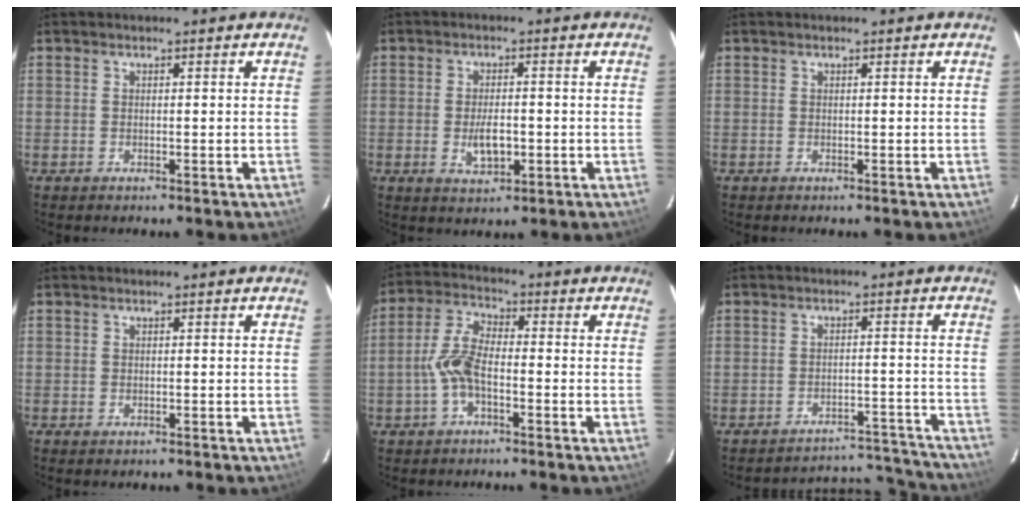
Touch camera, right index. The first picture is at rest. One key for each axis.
{"total": 5.1, "fx": -1.0, "fy": 2.5, "fz": 4.3, "tx": -0.084, "ty": -0.005, "tz": -0.012}
{"total": 0.0}
{"total": 0.6, "fx": -0.4, "fy": 0.5, "fz": 0.2, "tx": -0.002, "ty": -0.003, "tz": -0.007}
{"total": 6.9, "fx": -2.2, "fy": 3.1, "fz": 5.8, "tx": -0.130, "ty": 0.013, "tz": -0.044}
{"total": 14.7, "fx": -14.3, "fy": 3.2, "fz": 1.2, "tx": -0.017, "ty": 0.045, "tz": -0.180}